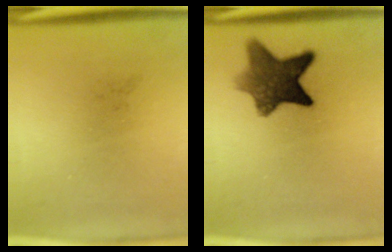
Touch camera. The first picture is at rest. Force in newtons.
{"total": 9.4}